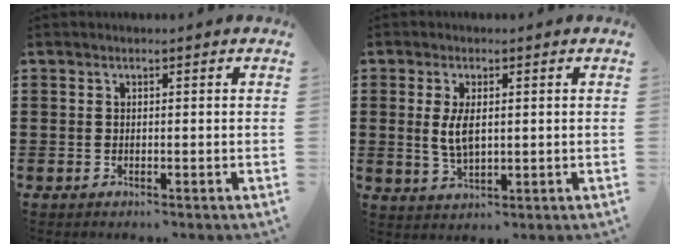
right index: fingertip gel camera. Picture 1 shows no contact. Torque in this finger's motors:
{"motor_torque": [0.97, 1.17, 0.40, 0.11]}